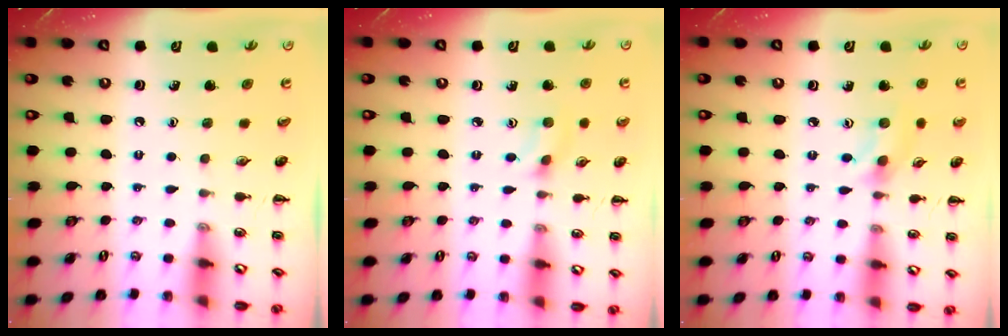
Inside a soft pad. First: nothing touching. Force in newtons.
{"total": 2.3, "press": 2.1, "slide": 0.9}
{"total": 2.7, "press": 2.6, "slide": 0.8}